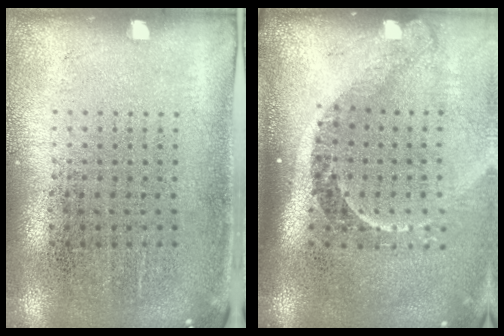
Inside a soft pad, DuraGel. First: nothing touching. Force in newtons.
{"total": 2.3, "press": 1.6, "slide": 1.7}